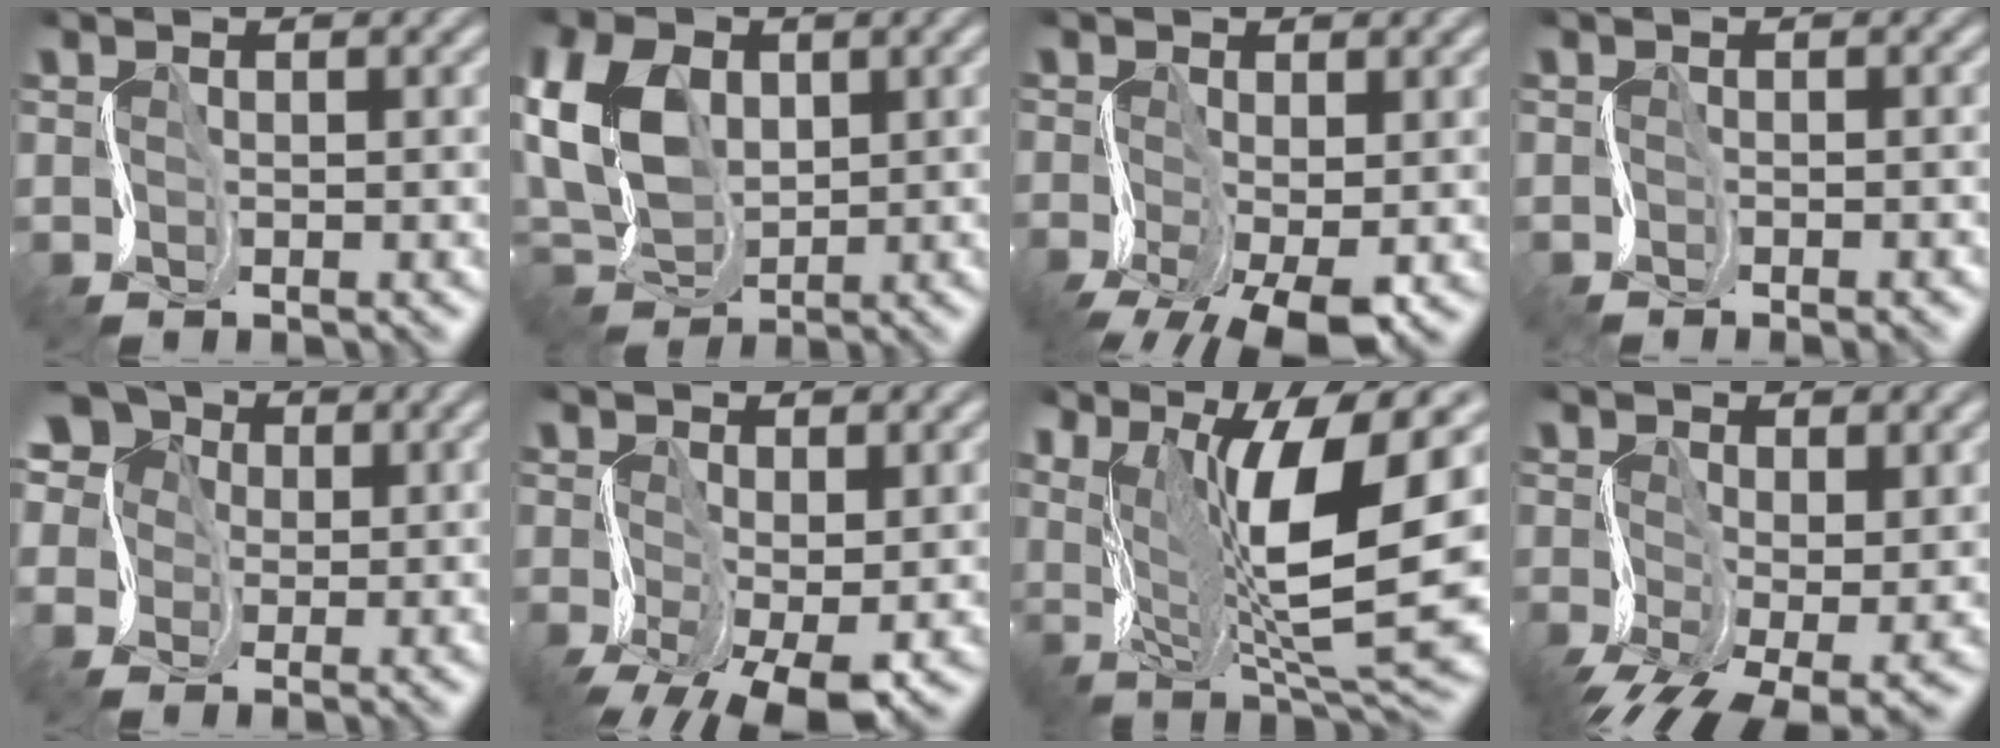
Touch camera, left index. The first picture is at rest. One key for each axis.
{"total": 7.4, "fx": 1.5, "fy": 5.1, "fz": 5.1, "tx": -0.116, "ty": 0.019, "tz": 0.013}
{"total": 6.3, "fx": -2.9, "fy": 2.2, "fz": 5.2, "tx": -0.100, "ty": -0.007, "tz": -0.050}
{"total": 1.2, "fx": -1.0, "fy": 0.2, "fz": 0.6, "tx": -0.001, "ty": 0.001, "tz": -0.017}
{"total": 10.3, "fx": 3.7, "fy": 8.3, "fz": 4.7, "tx": -0.097, "ty": 0.044, "tz": 0.005}
{"total": 6.6, "fx": -2.2, "fy": 2.7, "fz": 5.6, "tx": -0.105, "ty": -0.005, "tz": -0.039}
{"total": 14.1, "fx": 2.3, "fy": 3.4, "fz": 13.4, "tx": -0.231, "ty": 0.003, "tz": 0.052}
{"total": 7.5, "fx": -2.3, "fy": 3.2, "fz": 6.3, "tx": -0.117, "ty": -0.020, "tz": -0.037}